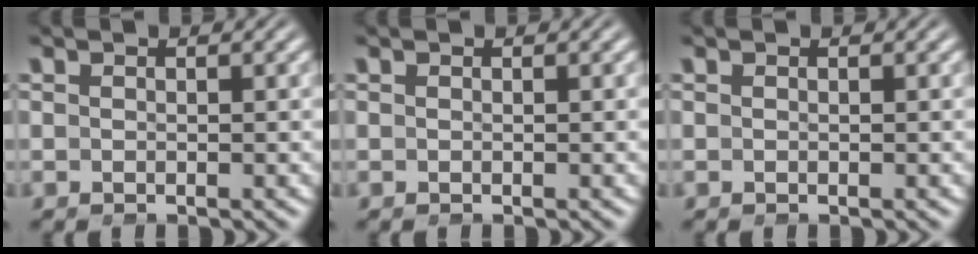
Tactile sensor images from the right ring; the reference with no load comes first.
{"total": 0.0}
{"total": 0.0}